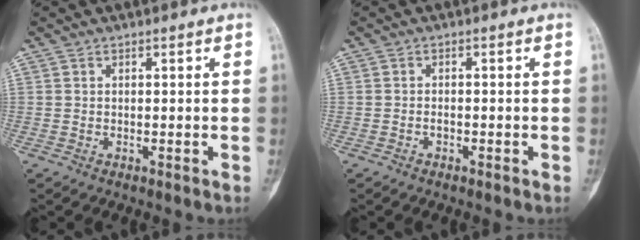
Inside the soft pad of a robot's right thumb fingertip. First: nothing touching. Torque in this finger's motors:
{"motor_torque": [-0.22, -0.08, 0.07, 0.16, -0.07]}